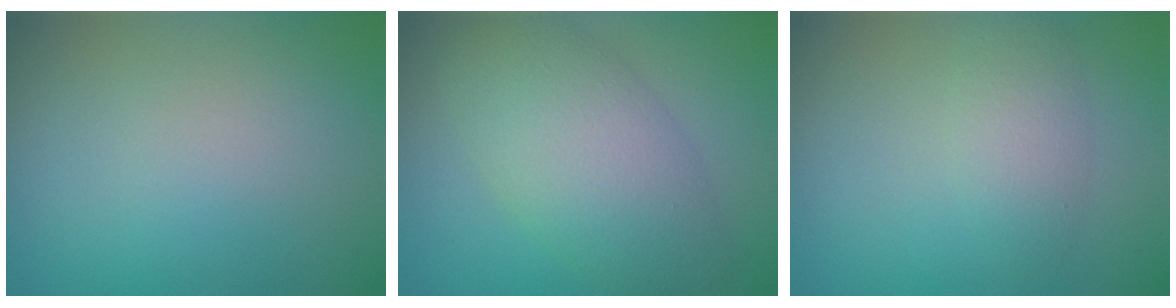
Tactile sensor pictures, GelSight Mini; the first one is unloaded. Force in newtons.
{"total": 7.2, "press": 7.2, "slide": 0.2}
{"total": 2.2, "press": 2.2, "slide": 0.1}